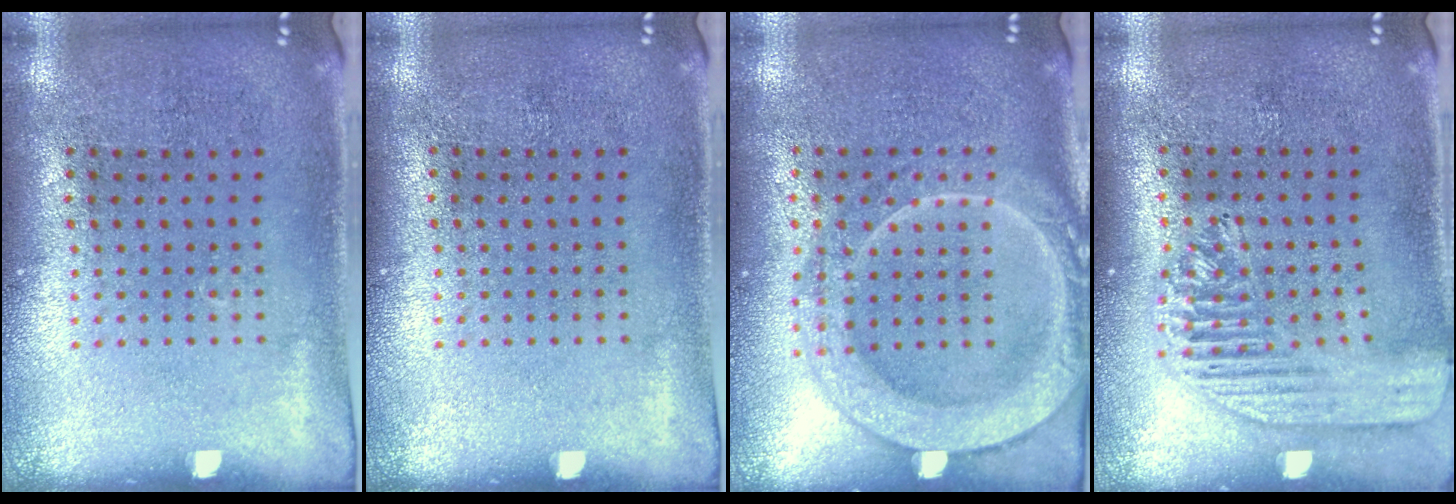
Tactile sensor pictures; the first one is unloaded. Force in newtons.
{"total": 0.0}
{"total": 2.0, "press": 2.0, "slide": 0.3}
{"total": 1.8, "press": 1.6, "slide": 0.7}